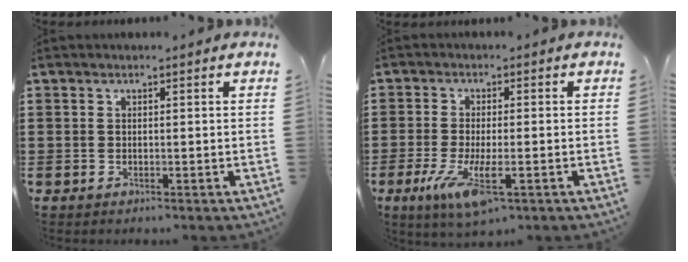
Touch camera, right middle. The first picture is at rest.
{"total": 7.1, "force": [-2.6, 2.0, 6.3], "torque": [-0.136, -0.017, -0.045]}